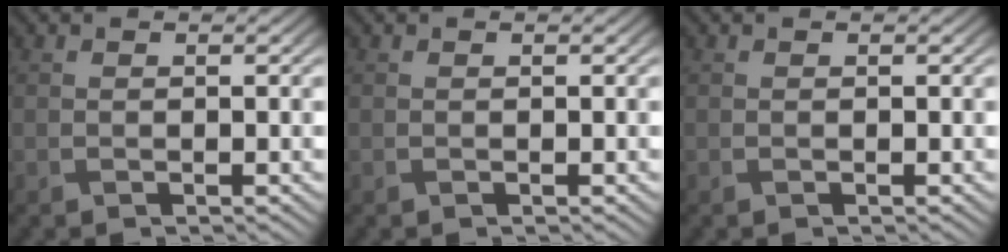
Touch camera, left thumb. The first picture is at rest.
{"total": 0.0}
{"total": 0.0}